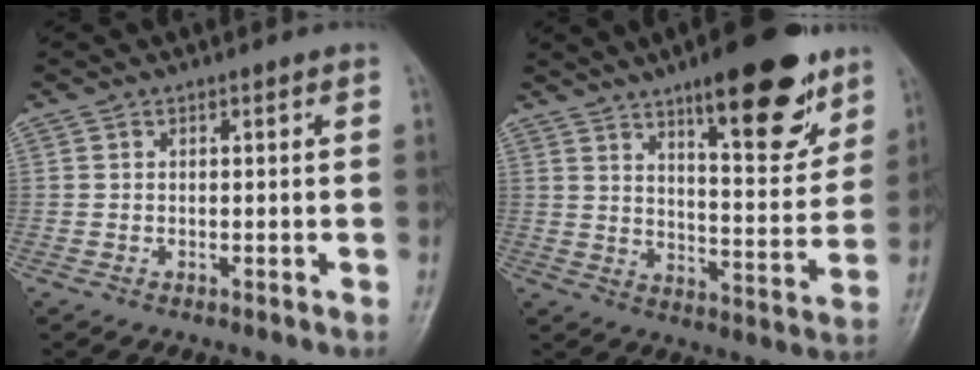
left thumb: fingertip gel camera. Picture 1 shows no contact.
{"total": 18.7, "force": [11.5, 5.8, 13.6], "torque": [-0.151, -0.062, 0.174]}